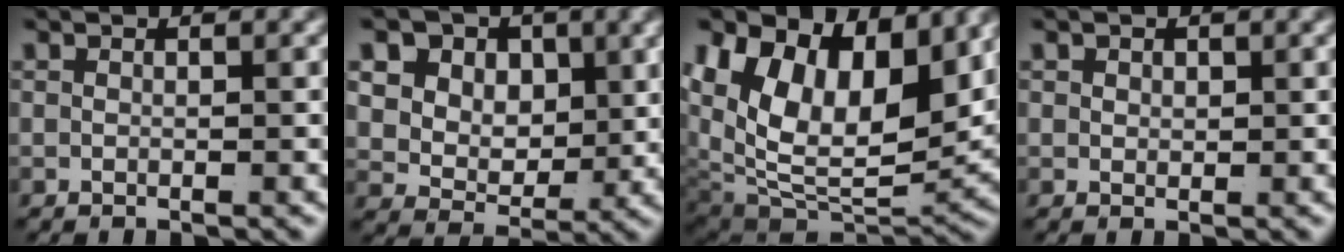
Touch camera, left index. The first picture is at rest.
{"total": 11.4, "force": [2.4, 9.6, 5.6], "torque": [-0.126, -0.023, 0.031]}
{"total": 16.4, "force": [1.4, 11.5, 11.7], "torque": [-0.219, -0.049, 0.044]}
{"total": 0.7, "force": [0.5, 0.4, 0.4], "torque": [-0.008, -0.008, 0.016]}